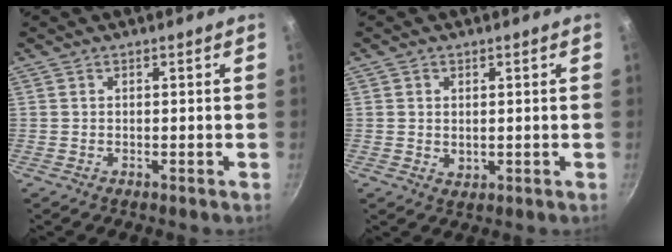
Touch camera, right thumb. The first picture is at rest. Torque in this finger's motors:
{"motor_torque": [-0.23, 0.05, -0.19, -0.01, 0.14]}